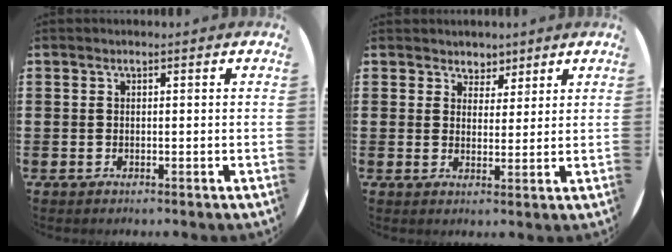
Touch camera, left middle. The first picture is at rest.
{"total": 3.1, "force": [2.6, 1.6, -0.1], "torque": [-0.005, 0.000, 0.050]}